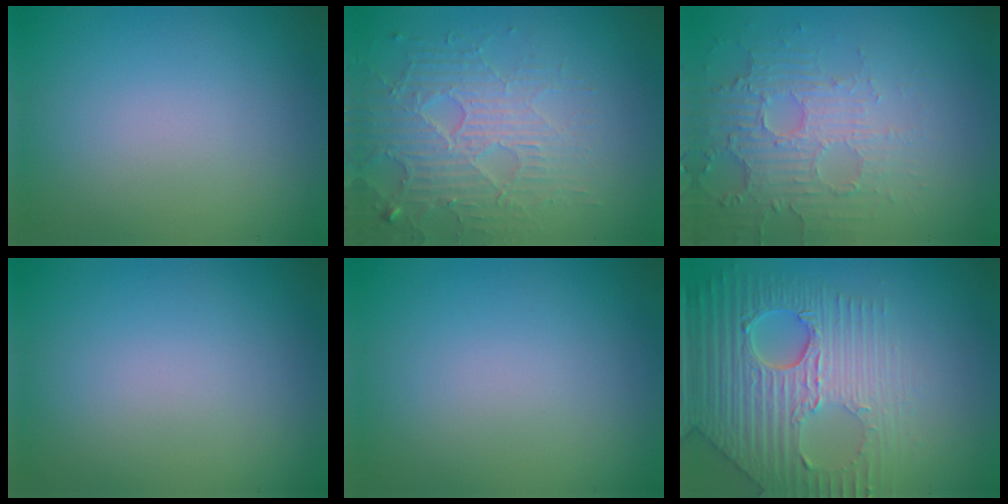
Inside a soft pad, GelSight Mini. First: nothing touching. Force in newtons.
{"total": 4.1, "press": 4.1, "slide": 0.4}
{"total": 4.3, "press": 3.8, "slide": 2.0}
{"total": 0.0}
{"total": 0.0}
{"total": 7.1, "press": 5.7, "slide": 4.2}